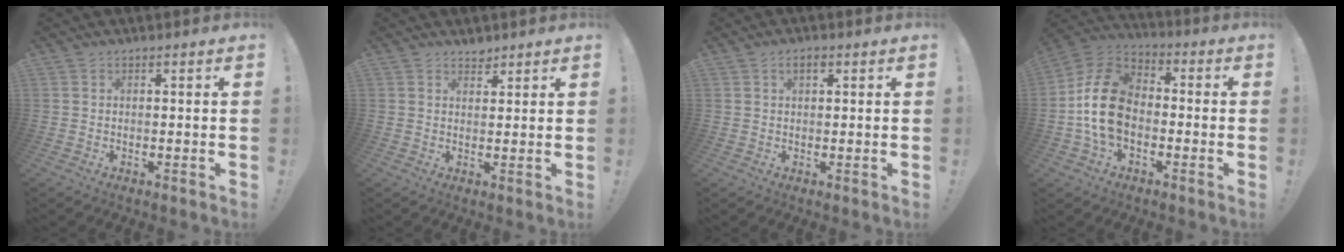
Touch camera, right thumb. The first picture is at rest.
{"total": 2.6, "force": [2.4, 0.9, 0.4], "torque": [0.012, -0.020, 0.041]}
{"total": 2.0, "force": [0.9, 1.0, 1.5], "torque": [-0.029, 0.003, 0.015]}
{"total": 17.2, "force": [-2.5, 12.4, 11.7], "torque": [-0.209, 0.036, -0.036]}